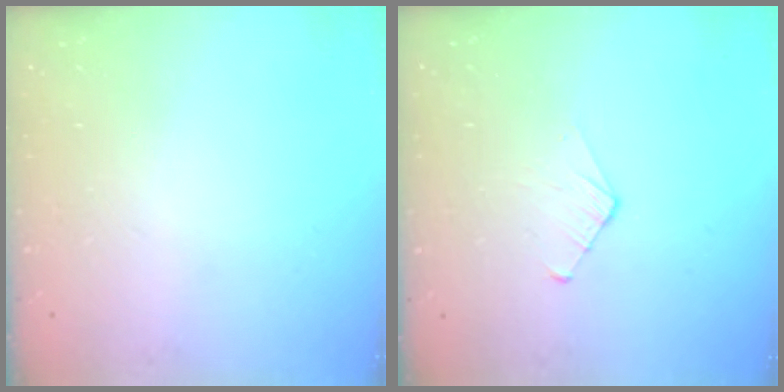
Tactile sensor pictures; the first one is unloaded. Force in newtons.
{"total": 3.2, "press": 3.2, "slide": 0.2}